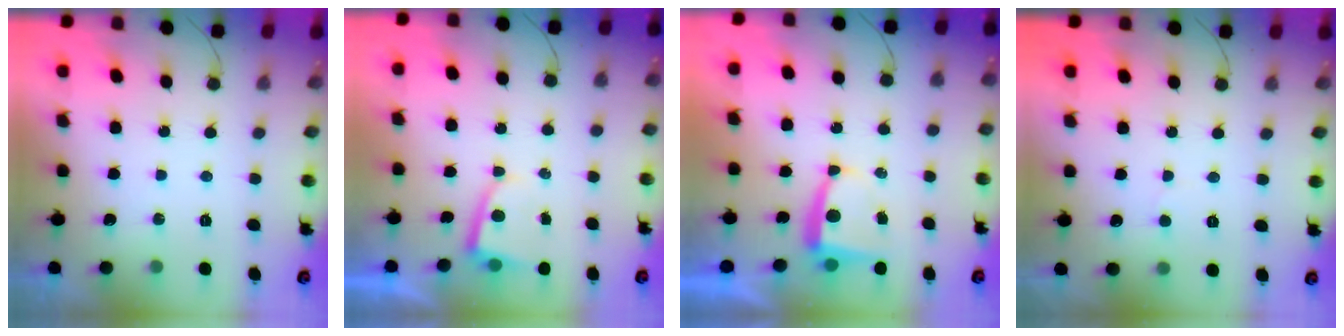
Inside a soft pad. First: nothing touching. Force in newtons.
{"total": 2.6, "press": 2.6, "slide": 0.3}
{"total": 5.3, "press": 5.3, "slide": 0.6}
{"total": 2.6, "press": 2.6, "slide": 0.2}